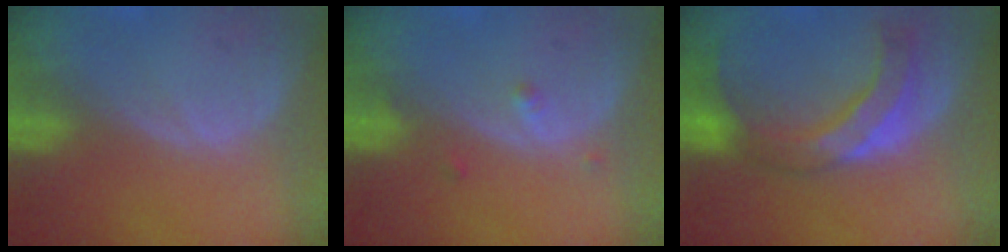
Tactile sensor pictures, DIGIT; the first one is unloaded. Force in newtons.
{"total": 1.6, "press": 1.3, "slide": 0.8}
{"total": 8.4, "press": 8.3, "slide": 1.2}